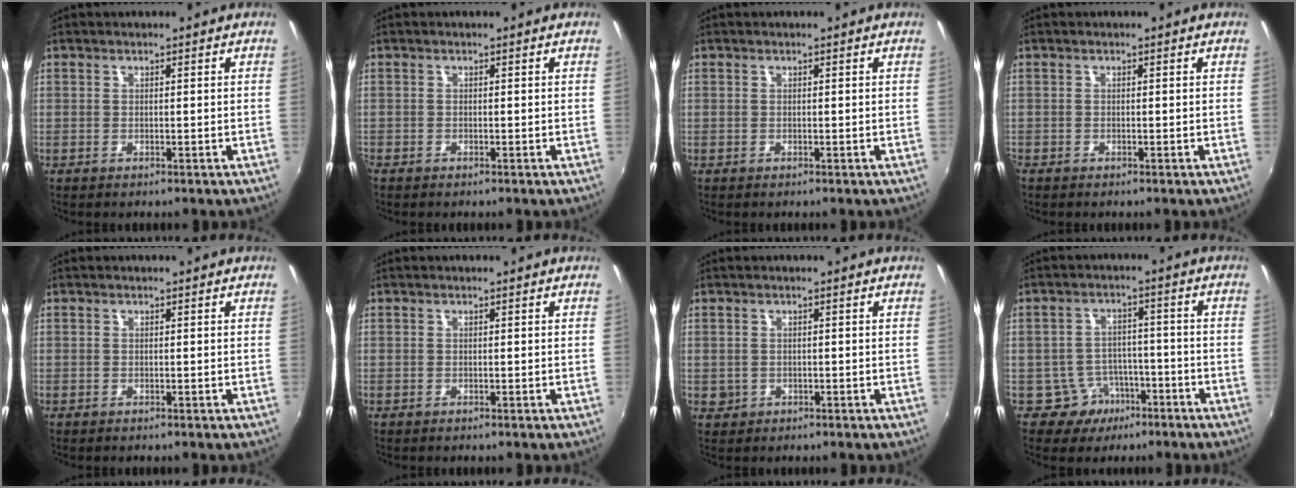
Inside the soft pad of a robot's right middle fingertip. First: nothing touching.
{"total": 1.2, "force": [-0.8, 0.7, 0.5], "torque": [-0.011, -0.004, -0.016]}
{"total": 0.0}
{"total": 0.8, "force": [-0.5, 0.5, 0.4], "torque": [-0.008, -0.003, -0.011]}
{"total": 0.0}
{"total": 0.0}
{"total": 2.9, "force": [-0.1, 2.8, 1.0], "torque": [-0.016, 0.001, 0.003]}
{"total": 6.9, "force": [-3.9, 5.6, 0.8], "torque": [-0.022, 0.026, -0.049]}